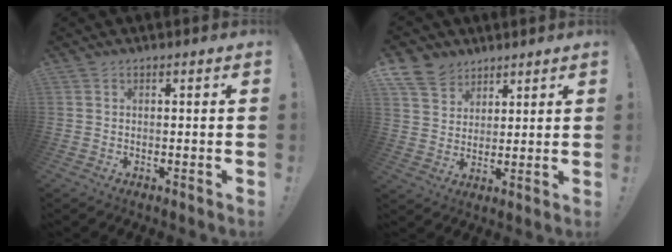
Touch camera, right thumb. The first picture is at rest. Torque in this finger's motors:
{"motor_torque": [0.06, 0.06, 0.13, 0.08, 0.01]}